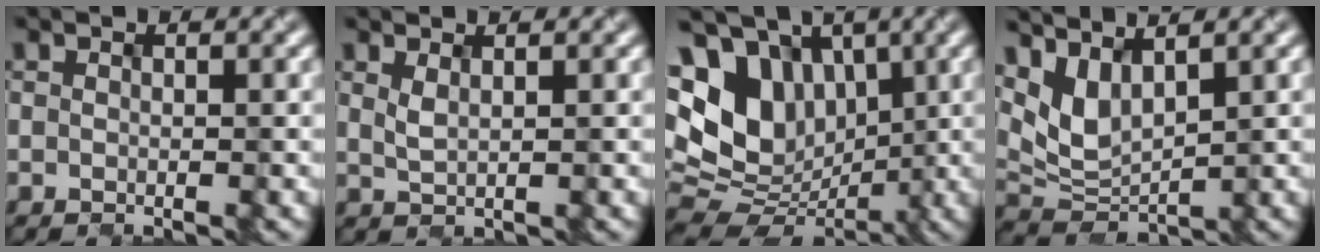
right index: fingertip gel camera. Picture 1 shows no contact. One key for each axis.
{"total": 1.0, "fx": 0.6, "fy": 0.3, "fz": 0.8, "tx": -0.019, "ty": -0.005, "tz": 0.014}
{"total": 12.9, "fx": 3.2, "fy": 9.6, "fz": 7.9, "tx": -0.162, "ty": 0.019, "tz": 0.066}
{"total": 4.4, "fx": 2.4, "fy": 2.3, "fz": 3.0, "tx": -0.067, "ty": -0.007, "tz": 0.051}